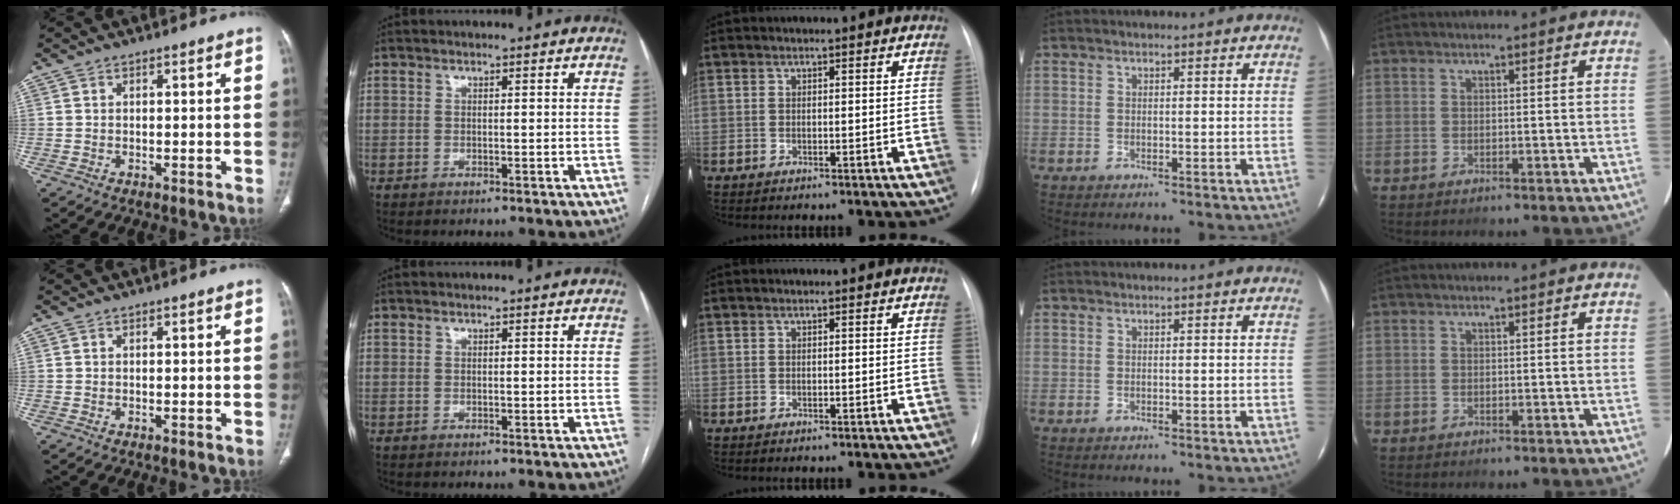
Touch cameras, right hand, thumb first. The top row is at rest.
{}